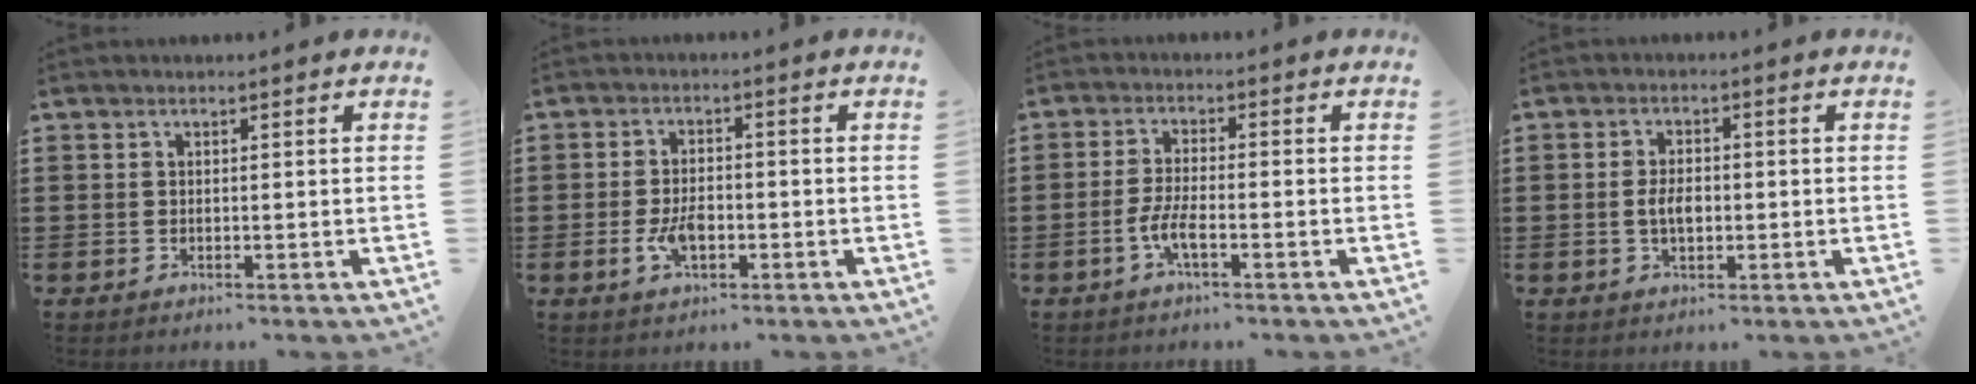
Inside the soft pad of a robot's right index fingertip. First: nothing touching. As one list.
[{"total": 4.4, "force": [-1.3, 2.2, 3.5], "torque": [-0.075, 0.001, -0.024]}, {"total": 4.0, "force": [-1.8, 0.6, 3.5], "torque": [-0.079, -0.006, -0.038]}, {"total": 3.6, "force": [-0.4, 1.7, 3.1], "torque": [-0.067, -0.002, -0.008]}]